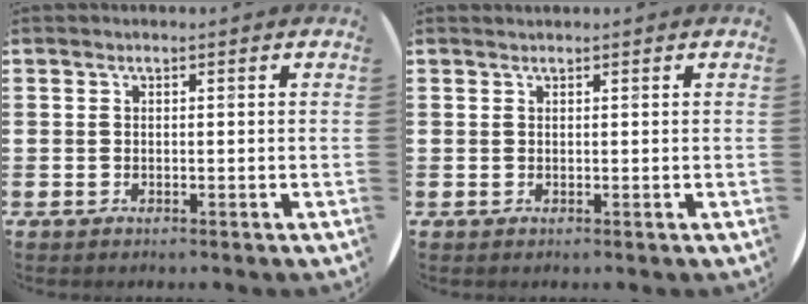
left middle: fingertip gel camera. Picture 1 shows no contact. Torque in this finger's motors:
{"motor_torque": [0.12, -0.07, -0.03, -0.01]}